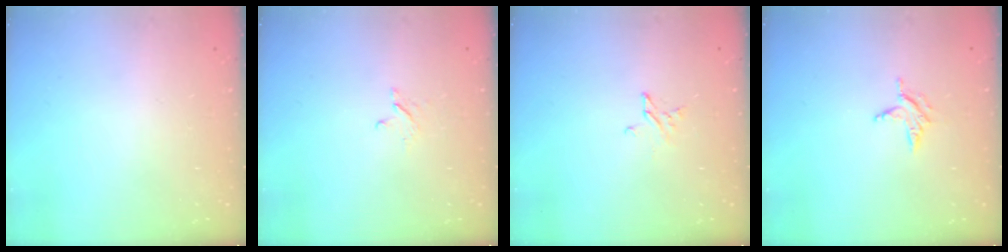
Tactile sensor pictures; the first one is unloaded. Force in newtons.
{"total": 2.6, "press": 2.6, "slide": 0.3}
{"total": 2.3, "press": 2.2, "slide": 0.2}
{"total": 3.9, "press": 3.9, "slide": 0.4}